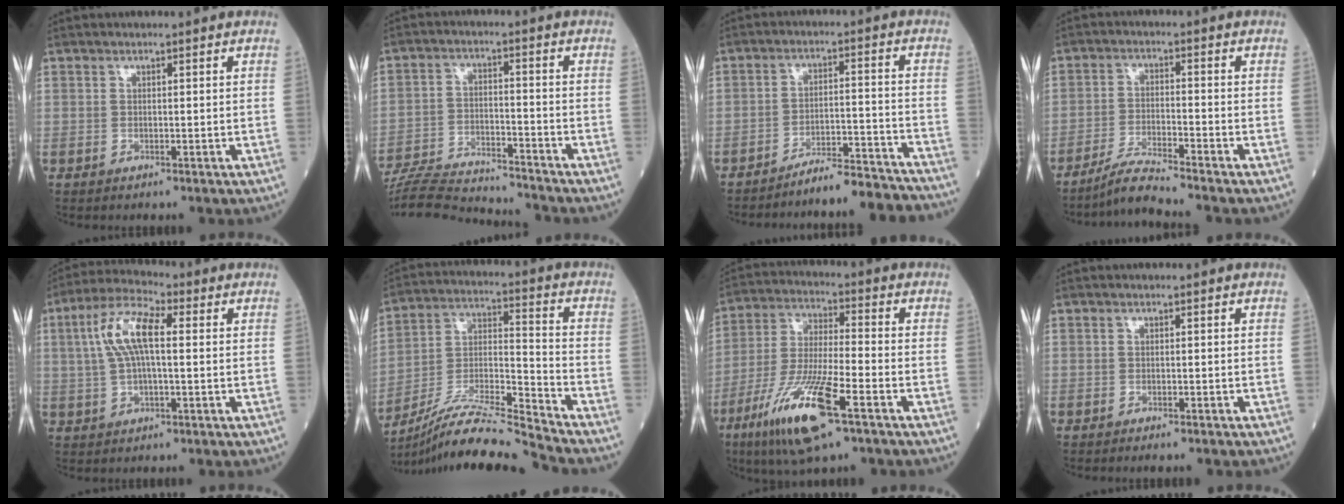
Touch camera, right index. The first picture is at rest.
{"total": 15.5, "force": [-15.0, 0.9, 3.9], "torque": [-0.076, -0.002, -0.238]}
{"total": 11.1, "force": [-10.9, -0.1, 2.2], "torque": [-0.011, 0.023, -0.161]}
{"total": 5.4, "force": [-4.9, -1.3, 1.8], "torque": [-0.041, -0.023, -0.094]}
{"total": 8.7, "force": [1.4, 2.6, 8.2], "torque": [-0.177, 0.024, 0.026]}
{"total": 15.2, "force": [-14.1, -2.3, 5.0], "torque": [-0.092, 0.006, -0.262]}
{"total": 14.8, "force": [-7.7, 2.0, 12.6], "torque": [-0.254, -0.027, -0.138]}
{"total": 1.9, "force": [-1.6, 0.1, 0.9], "torque": [-0.014, -0.004, -0.019]}